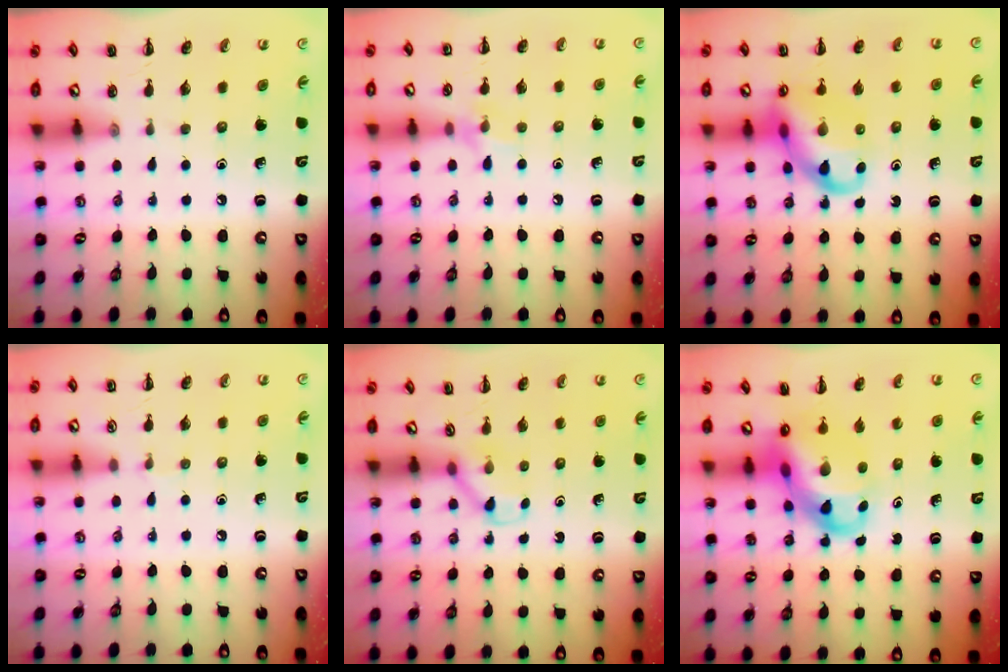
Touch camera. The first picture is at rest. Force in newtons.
{"total": 6.8, "press": 6.6, "slide": 1.6}
{"total": 14.2, "press": 14.0, "slide": 2.5}
{"total": 2.9, "press": 2.7, "slide": 1.1}
{"total": 2.6, "press": 2.4, "slide": 0.9}
{"total": 9.1, "press": 8.6, "slide": 2.8}